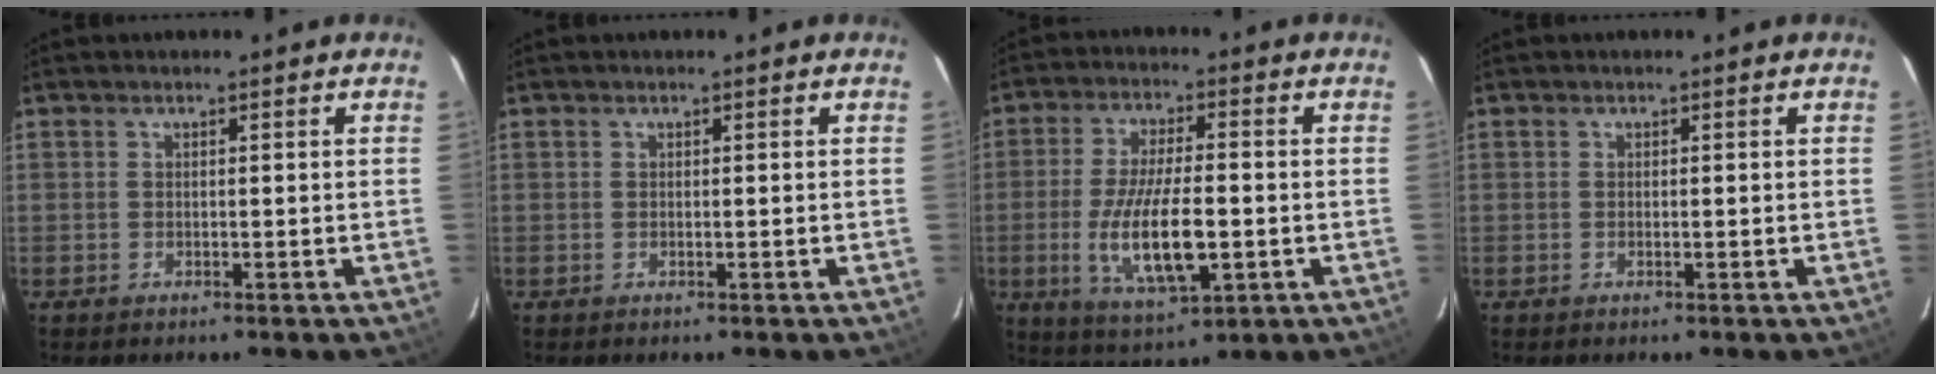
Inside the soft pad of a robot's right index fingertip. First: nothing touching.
{"total": 0.0}
{"total": 13.4, "force": [-2.8, 4.6, 12.2], "torque": [-0.242, -0.018, -0.044]}
{"total": 0.0}